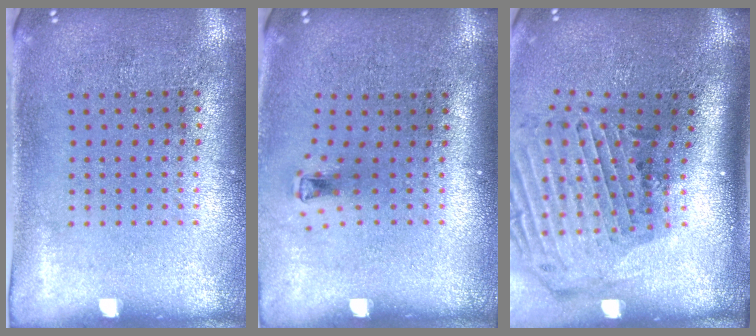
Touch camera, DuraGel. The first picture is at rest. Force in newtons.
{"total": 0.7, "press": 0.3, "slide": 0.7}
{"total": 3.1, "press": 2.2, "slide": 2.2}